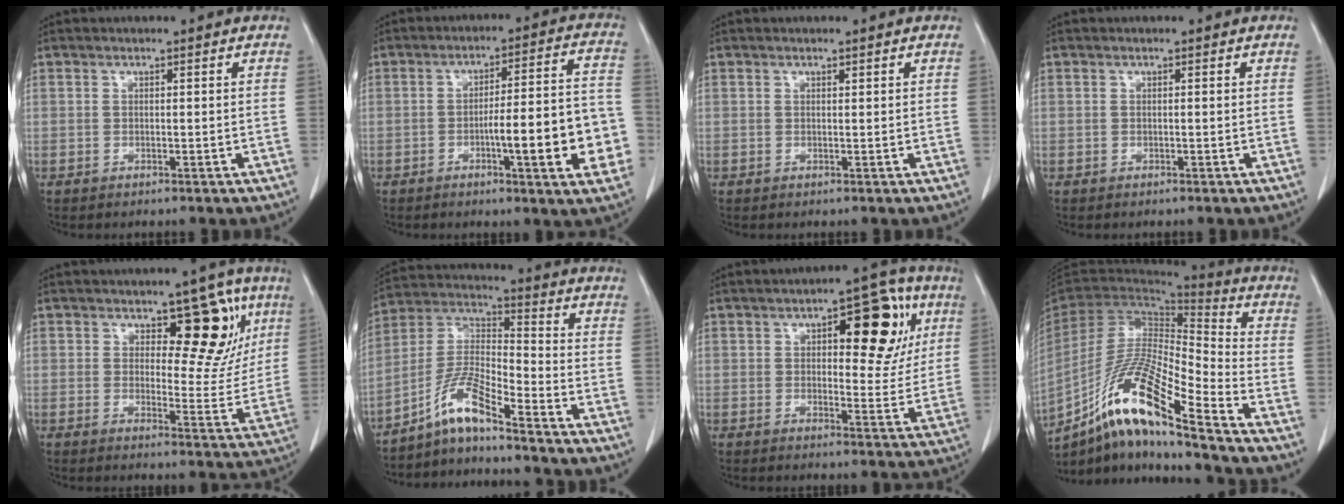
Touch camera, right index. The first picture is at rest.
{"total": 14.2, "force": [-3.9, 1.9, 13.5], "torque": [-0.171, 0.020, -0.051]}
{"total": 0.0}
{"total": 0.0}
{"total": 10.2, "force": [5.0, 5.1, 7.3], "torque": [-0.070, 0.007, 0.069]}
{"total": 8.0, "force": [-6.3, 0.2, 5.0], "torque": [-0.112, 0.006, -0.123]}
{"total": 12.7, "force": [4.8, 5.0, 10.7], "torque": [-0.124, 0.025, 0.061]}
{"total": 18.0, "force": [-12.2, 0.9, 13.3], "torque": [-0.269, -0.017, -0.223]}